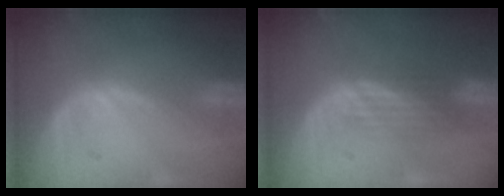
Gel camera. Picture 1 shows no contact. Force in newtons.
{"total": 4.1, "press": 3.4, "slide": 2.3}